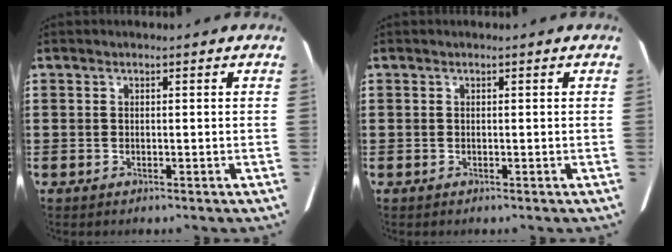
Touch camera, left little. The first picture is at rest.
{"total": 0.0}